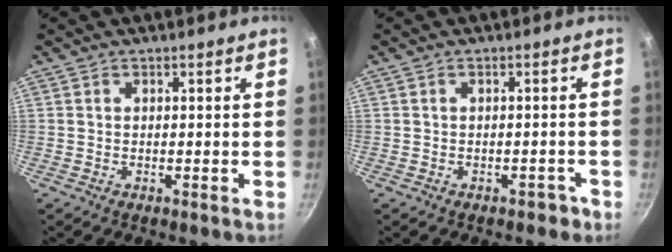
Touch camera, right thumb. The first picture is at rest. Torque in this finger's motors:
{"motor_torque": [-0.20, 0.10, -0.27, 0.09, 0.01]}